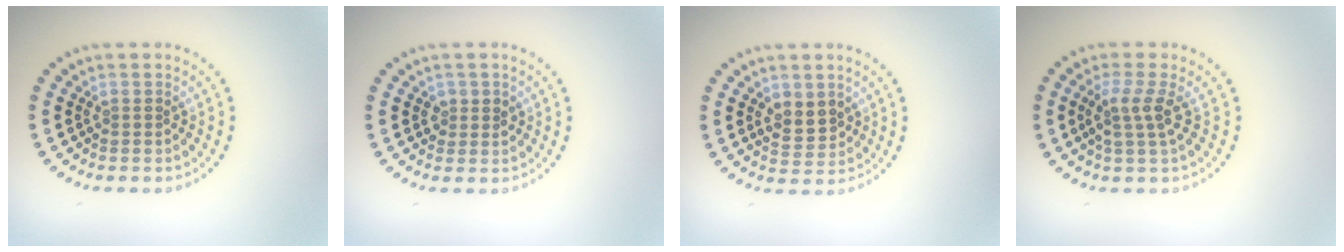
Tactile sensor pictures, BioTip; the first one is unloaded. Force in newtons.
{"total": 1.3, "press": 1.3, "slide": 0.3}
{"total": 2.5, "press": 2.4, "slide": 0.7}
{"total": 2.6, "press": 2.0, "slide": 1.6}